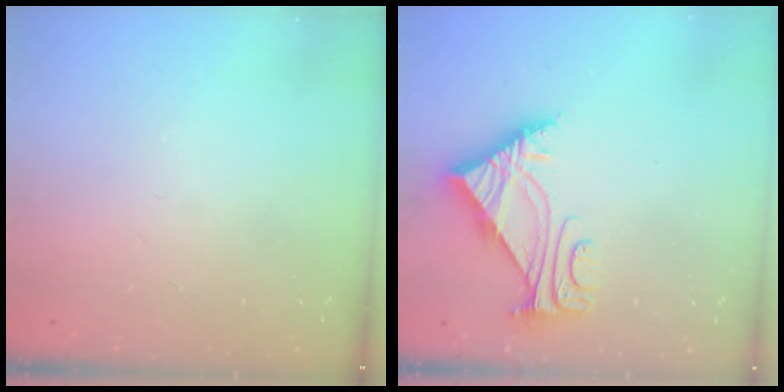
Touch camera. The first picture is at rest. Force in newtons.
{"total": 6.1, "press": 6.1, "slide": 0.0}